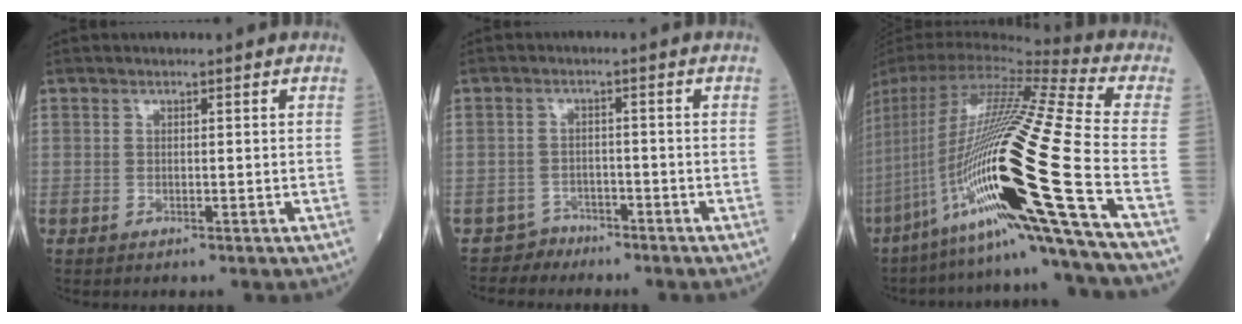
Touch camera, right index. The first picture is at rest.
{"total": 2.6, "force": [-2.2, 1.0, -1.0], "torque": [0.020, 0.003, -0.041]}
{"total": 31.6, "force": [-10.3, 0.3, 29.9], "torque": [-0.556, -0.036, -0.196]}